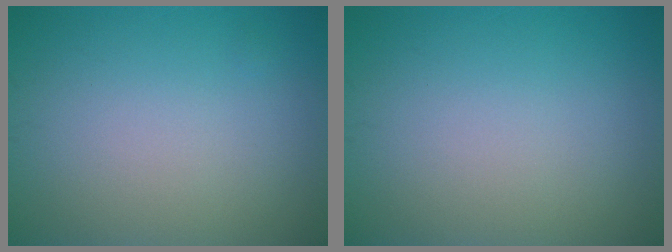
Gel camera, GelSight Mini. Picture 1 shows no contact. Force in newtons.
{"total": 0.0}